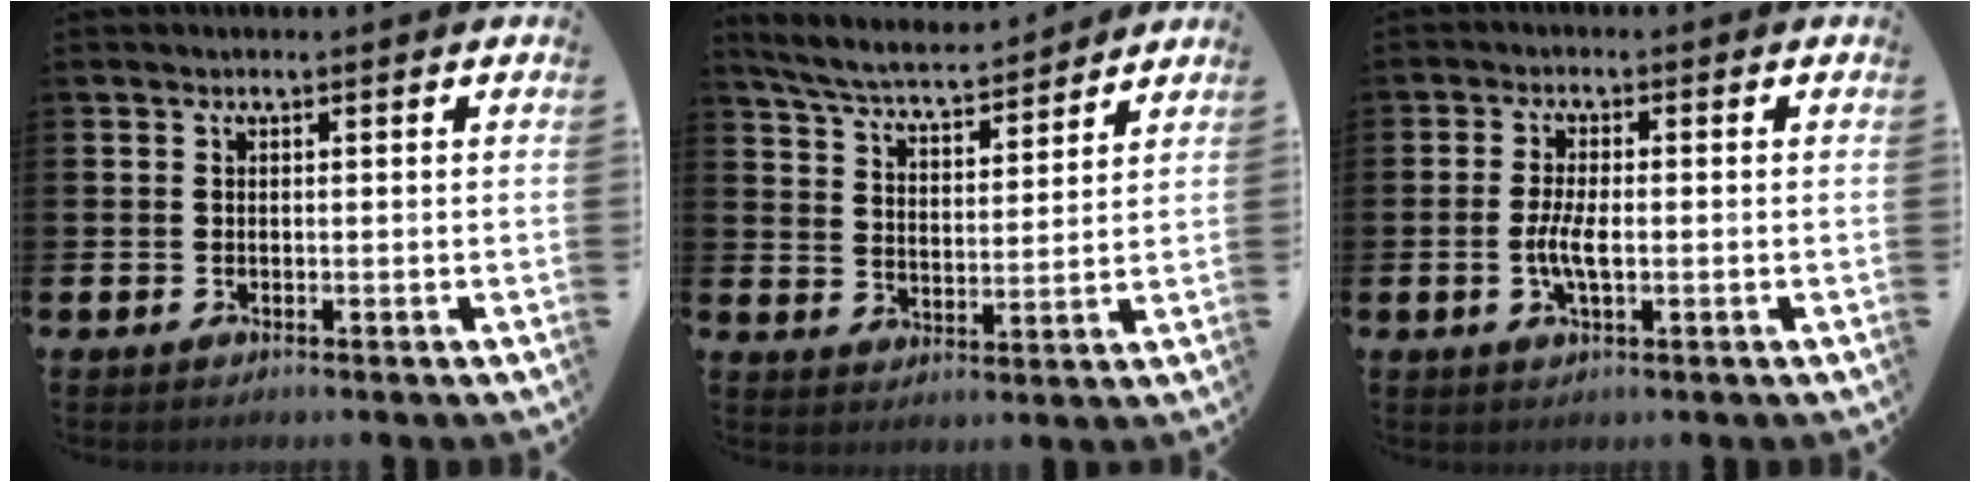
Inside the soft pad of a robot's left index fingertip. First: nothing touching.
{"total": 6.0, "force": [5.7, 0.8, 1.5], "torque": [-0.056, -0.038, 0.098]}
{"total": 3.7, "force": [-0.6, 1.3, 3.4], "torque": [-0.061, -0.004, -0.016]}